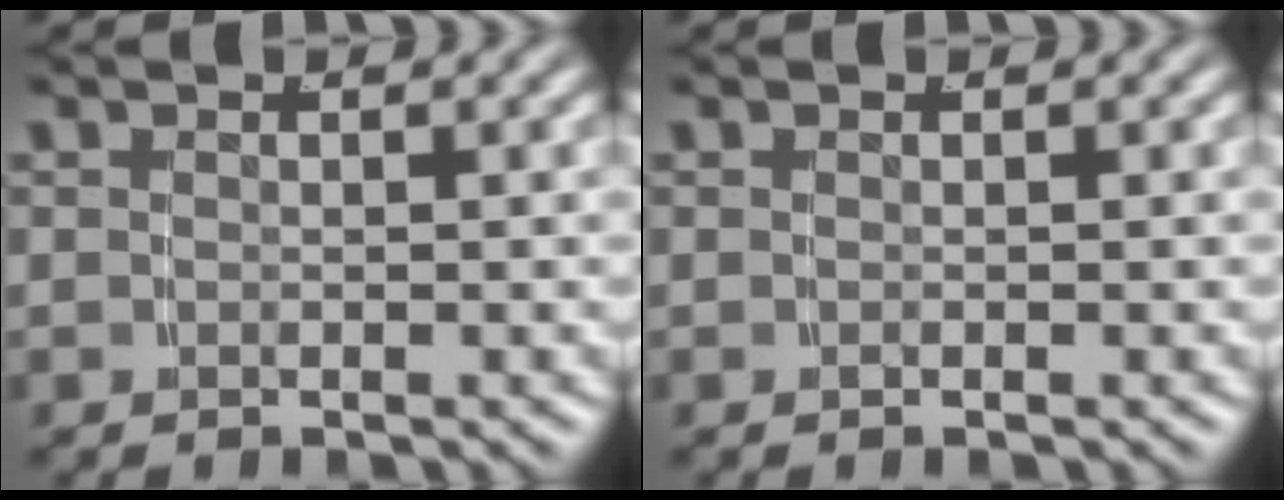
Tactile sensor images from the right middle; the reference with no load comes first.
{"total": 0.0}